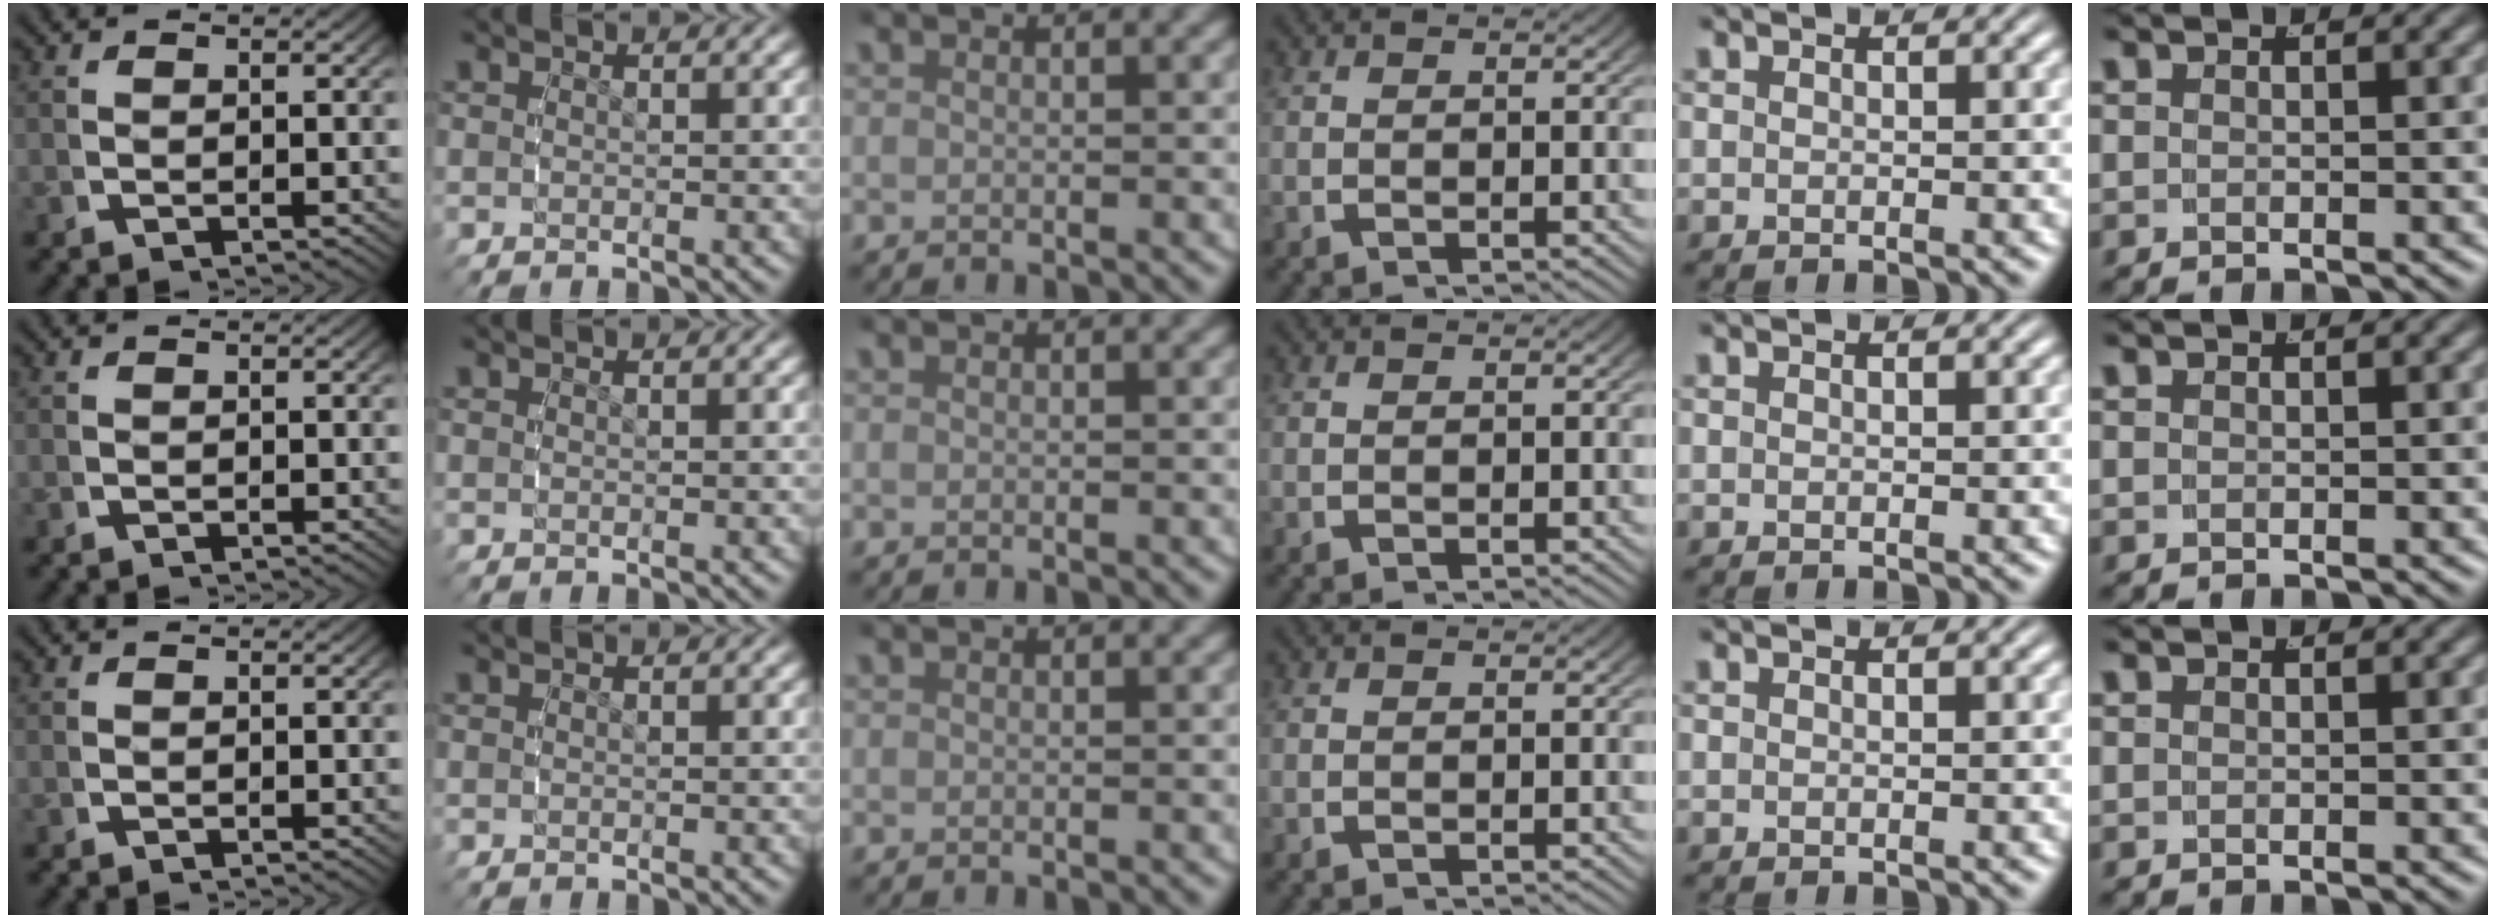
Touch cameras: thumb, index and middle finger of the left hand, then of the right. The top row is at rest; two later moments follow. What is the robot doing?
{"motion": "reach", "object": "jar lid"}